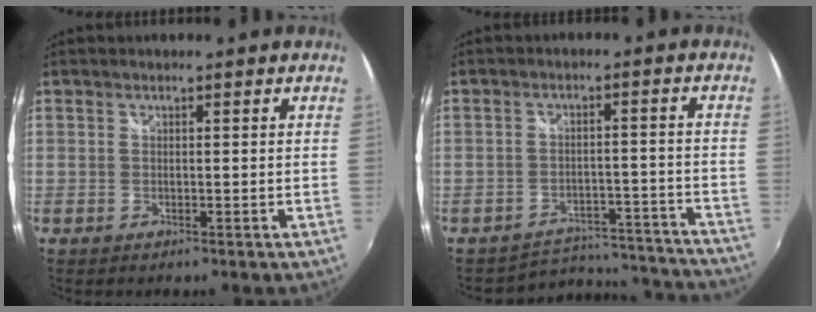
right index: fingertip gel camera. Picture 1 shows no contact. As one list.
[{"total": 17.1, "force": [-16.5, 4.0, 2.3], "torque": [-0.043, 0.033, -0.206]}]